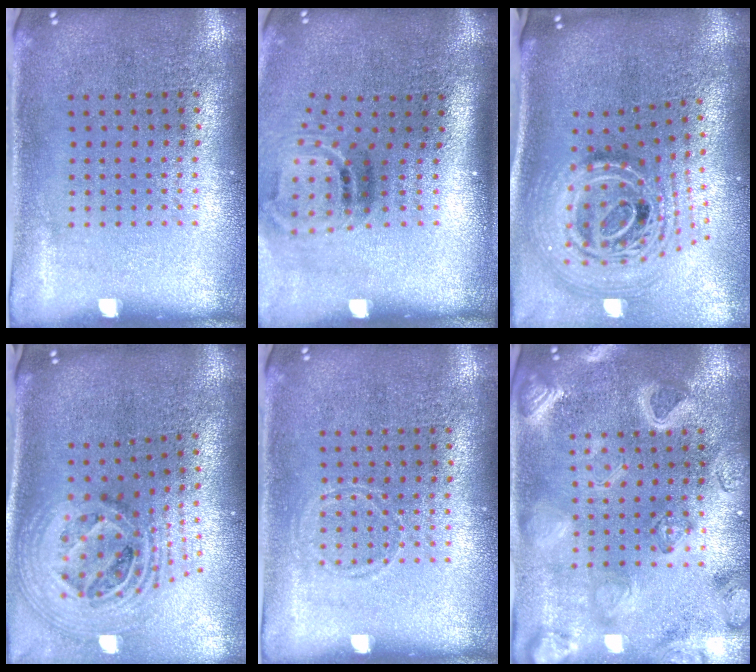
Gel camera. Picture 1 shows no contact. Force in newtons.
{"total": 1.9, "press": 1.2, "slide": 1.5}
{"total": 2.9, "press": 2.0, "slide": 2.2}
{"total": 2.8, "press": 1.9, "slide": 2.0}
{"total": 0.8, "press": 0.7, "slide": 0.2}
{"total": 3.1, "press": 3.0, "slide": 0.9}